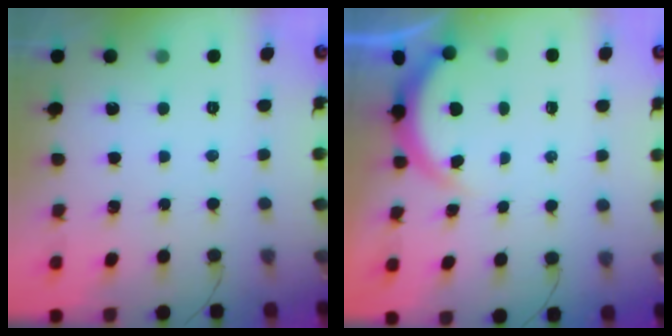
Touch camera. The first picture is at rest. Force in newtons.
{"total": 3.1, "press": 3.1, "slide": 0.3}